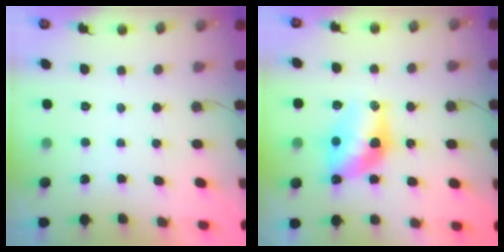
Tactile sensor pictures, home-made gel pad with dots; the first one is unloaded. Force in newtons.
{"total": 12.1, "press": 12.1, "slide": 0.9}